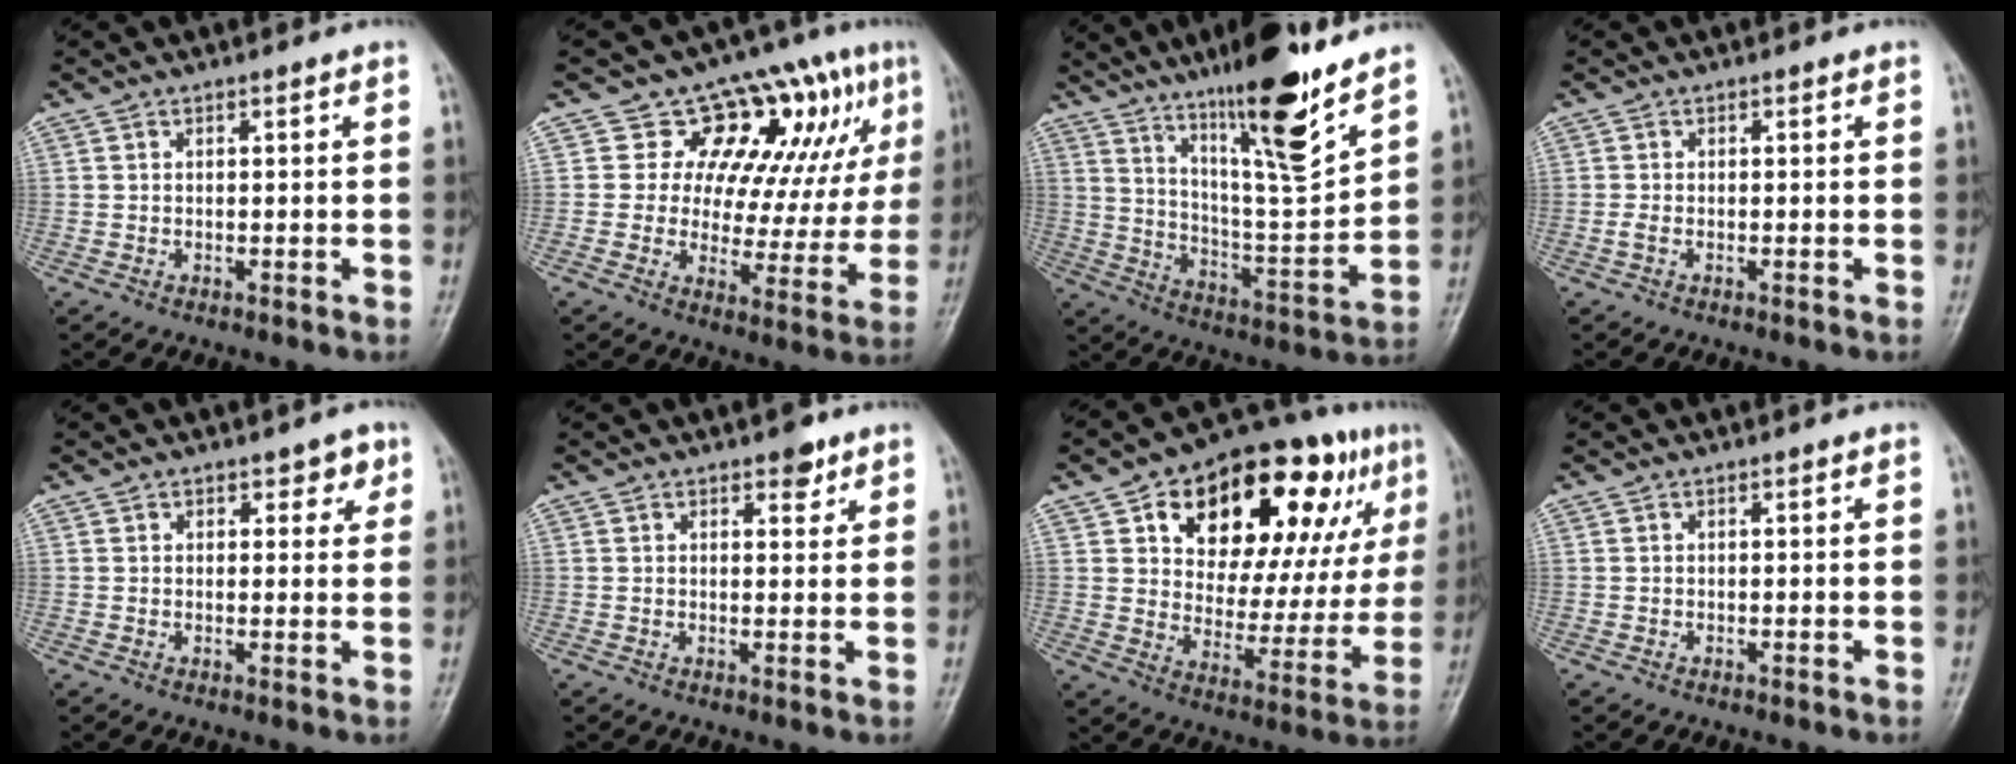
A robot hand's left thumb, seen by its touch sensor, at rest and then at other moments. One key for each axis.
{"total": 14.1, "fx": 6.3, "fy": 8.6, "fz": 9.2, "tx": -0.063, "ty": -0.014, "tz": 0.080}
{"total": 18.6, "fx": 12.8, "fy": 2.8, "fz": 13.3, "tx": -0.194, "ty": -0.081, "tz": 0.217}
{"total": 0.7, "fx": -0.2, "fy": 0.4, "fz": 0.6, "tx": -0.019, "ty": -0.003, "tz": -0.006}
{"total": 3.3, "fx": 1.8, "fy": 2.2, "fz": 1.6, "tx": 0.010, "ty": -0.007, "tz": 0.020}
{"total": 3.0, "fx": 2.0, "fy": 1.6, "fz": 1.6, "tx": -0.005, "ty": -0.009, "tz": 0.026}
{"total": 27.5, "fx": 12.3, "fy": 13.7, "fz": 20.5, "tx": -0.253, "ty": 0.002, "tz": 0.188}
{"total": 0.0}